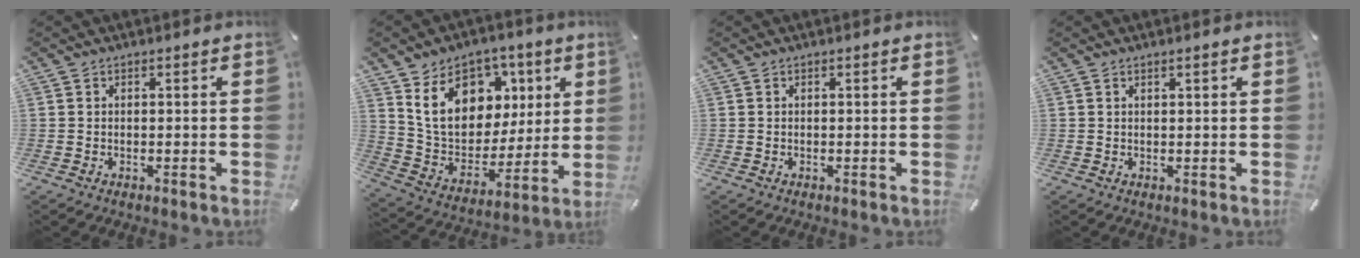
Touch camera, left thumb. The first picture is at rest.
{"total": 17.1, "force": [7.6, 13.0, 8.1], "torque": [-0.140, -0.023, 0.146]}
{"total": 0.0}
{"total": 0.7, "force": [0.3, 0.1, 0.6], "torque": [-0.011, 0.001, 0.005]}